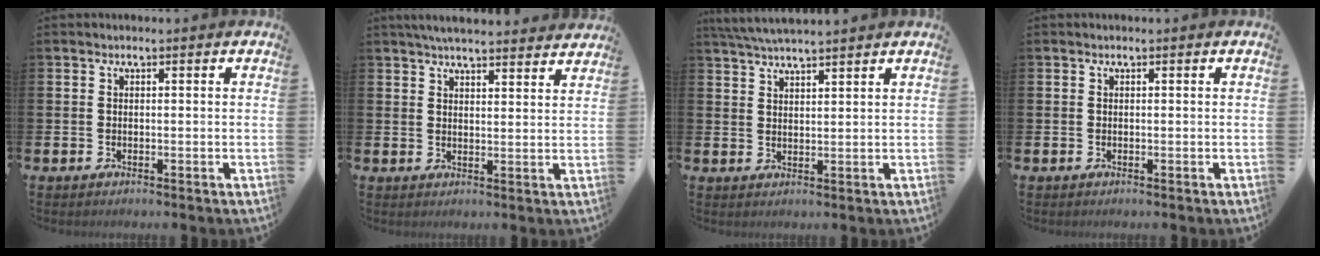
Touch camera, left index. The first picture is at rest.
{"total": 4.5, "force": [4.4, 0.2, 0.9], "torque": [-0.023, -0.019, 0.079]}
{"total": 4.2, "force": [4.1, -0.1, 1.1], "torque": [-0.035, -0.009, 0.076]}
{"total": 0.0}